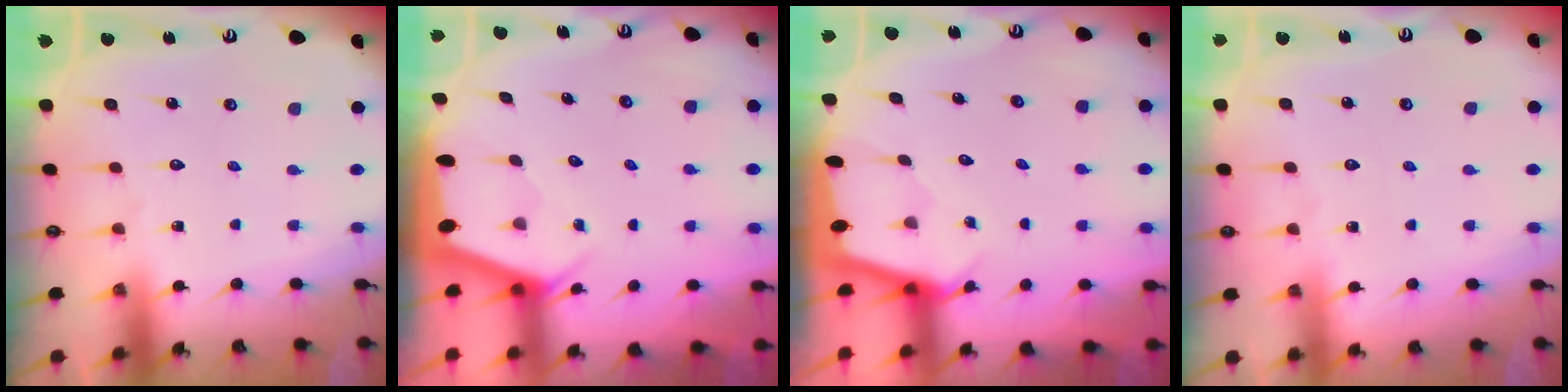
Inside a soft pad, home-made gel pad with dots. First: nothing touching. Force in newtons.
{"total": 2.1, "press": 2.1, "slide": 0.3}
{"total": 1.5, "press": 1.5, "slide": 0.1}
{"total": 2.3, "press": 2.3, "slide": 0.4}